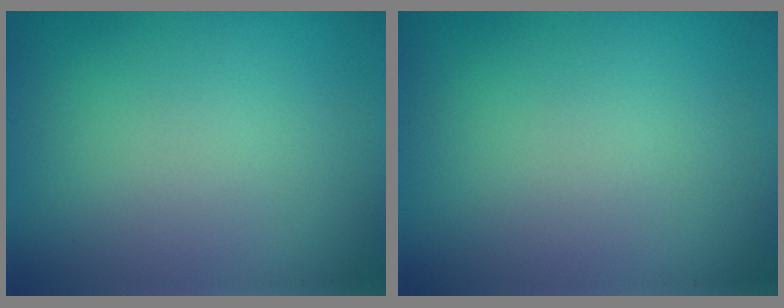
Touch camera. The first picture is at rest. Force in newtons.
{"total": 0.0}